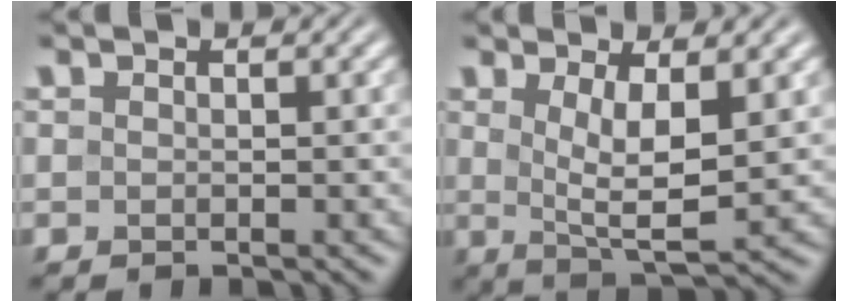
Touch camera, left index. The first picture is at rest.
{"total": 5.0, "force": [1.2, 1.5, 4.7], "torque": [-0.085, -0.013, 0.026]}